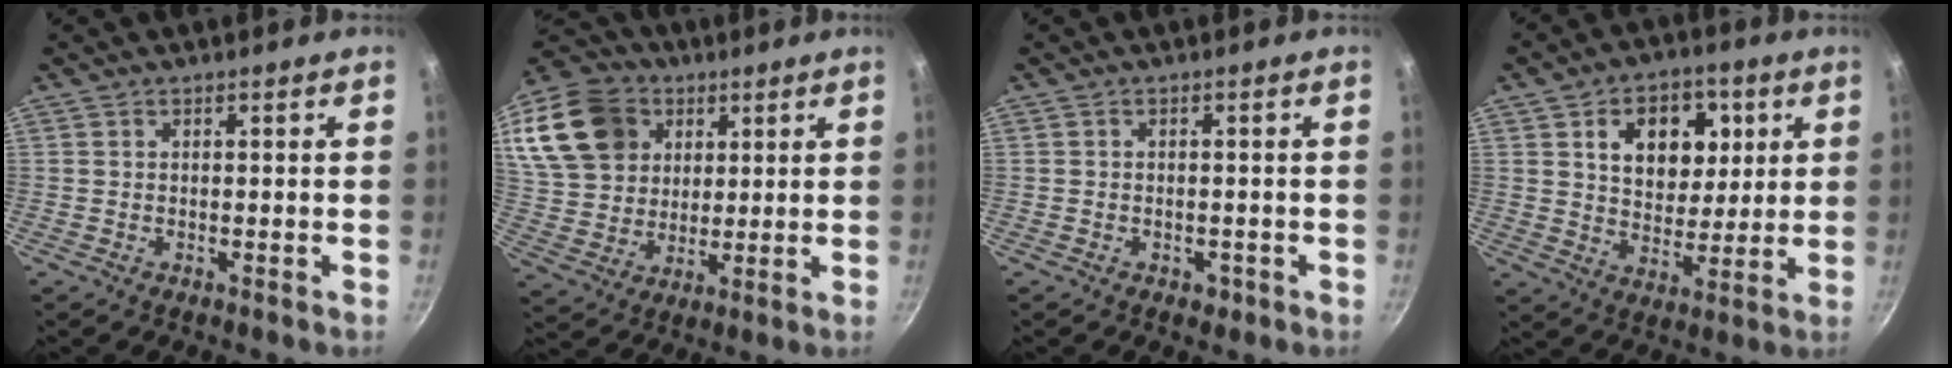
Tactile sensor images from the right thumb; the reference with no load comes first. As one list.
[{"total": 20.3, "force": [8.1, 15.6, 10.1], "torque": [-0.191, 0.002, 0.156]}, {"total": 1.8, "force": [-0.9, 1.3, 0.8], "torque": [-0.011, 0.005, -0.006]}, {"total": 13.7, "force": [4.4, 9.8, 8.4], "torque": [-0.077, -0.014, 0.068]}]